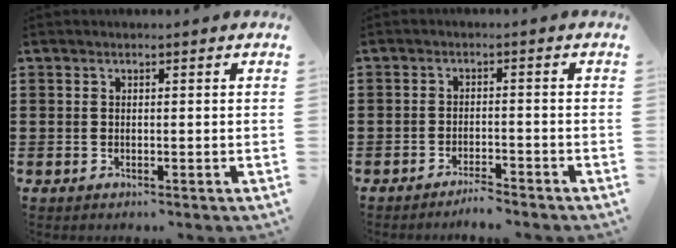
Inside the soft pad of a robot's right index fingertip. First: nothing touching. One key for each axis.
{"total": 2.5, "fx": -2.4, "fy": -0.1, "fz": 0.5, "tx": -0.014, "ty": 0.001, "tz": -0.050}